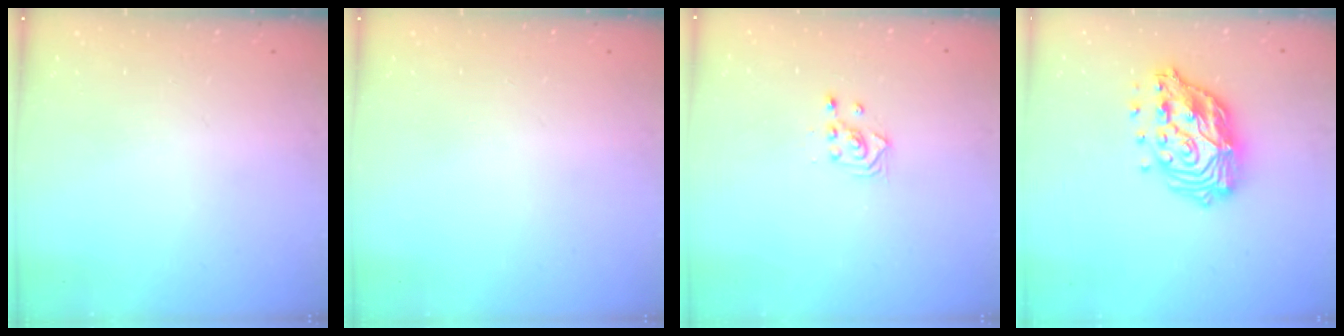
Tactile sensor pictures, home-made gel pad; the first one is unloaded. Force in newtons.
{"total": 0.0}
{"total": 2.3, "press": 2.3, "slide": 0.3}
{"total": 17.1, "press": 17.0, "slide": 1.5}